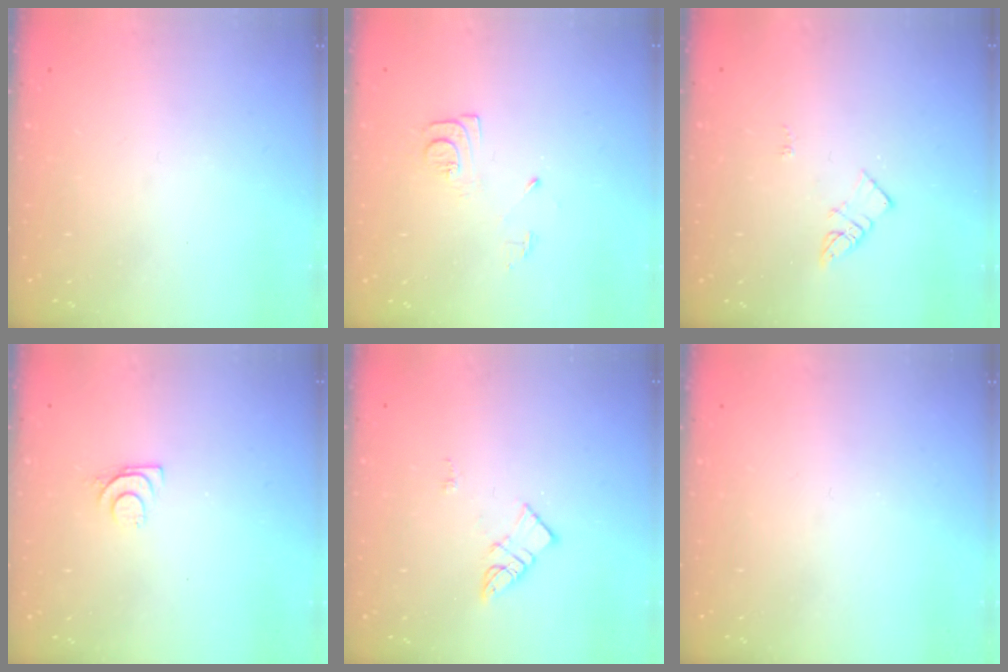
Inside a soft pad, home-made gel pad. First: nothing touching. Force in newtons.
{"total": 8.4, "press": 8.3, "slide": 0.8}
{"total": 3.9, "press": 3.9, "slide": 0.3}
{"total": 6.5, "press": 6.5, "slide": 0.7}
{"total": 6.2, "press": 6.2, "slide": 0.2}
{"total": 0.0}